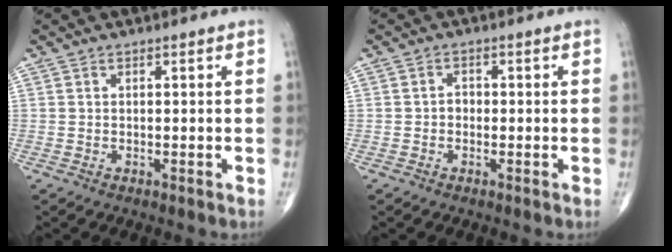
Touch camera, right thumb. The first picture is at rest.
{"total": 1.5, "force": [-0.4, 1.2, 0.8], "torque": [0.000, 0.006, -0.011]}